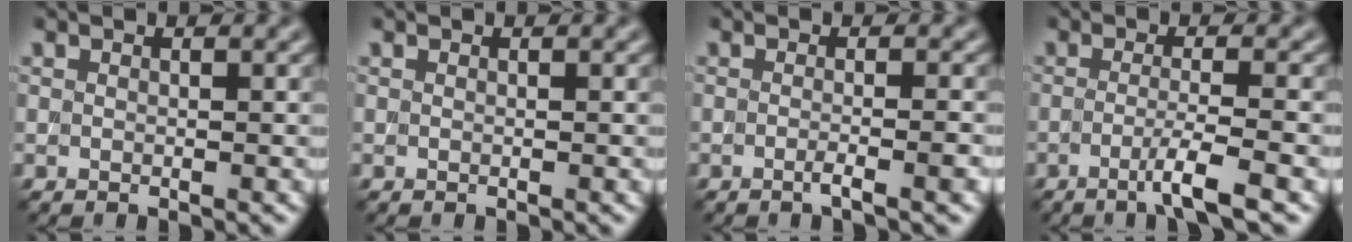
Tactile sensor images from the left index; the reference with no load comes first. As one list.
[{"total": 0.0}, {"total": 2.6, "force": [-0.9, 0.6, 2.3], "torque": [-0.027, 0.001, -0.024]}, {"total": 3.6, "force": [-1.6, 0.4, 3.2], "torque": [-0.050, 0.001, -0.042]}]